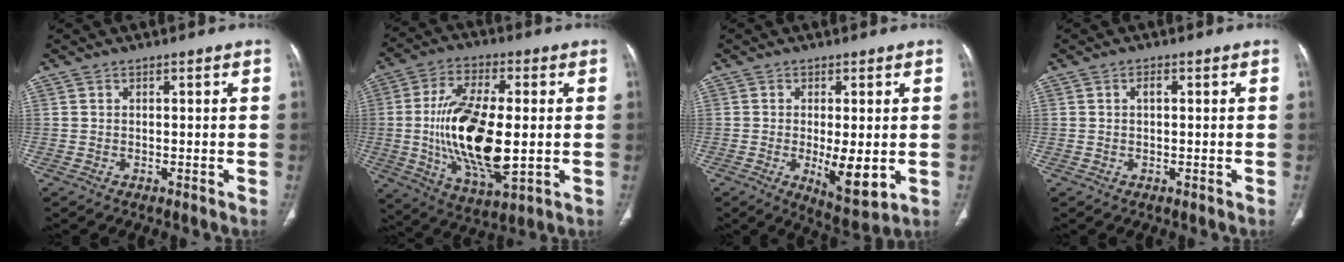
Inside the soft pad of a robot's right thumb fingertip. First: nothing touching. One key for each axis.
{"total": 20.0, "fx": -0.8, "fy": 8.4, "fz": 18.1, "tx": -0.339, "ty": -0.012, "tz": -0.007}
{"total": 8.4, "fx": -1.3, "fy": 3.0, "fz": 7.8, "tx": -0.117, "ty": -0.023, "tz": -0.012}
{"total": 1.5, "fx": 0.3, "fy": 0.6, "fz": 1.3, "tx": -0.025, "ty": 0.002, "tz": 0.006}